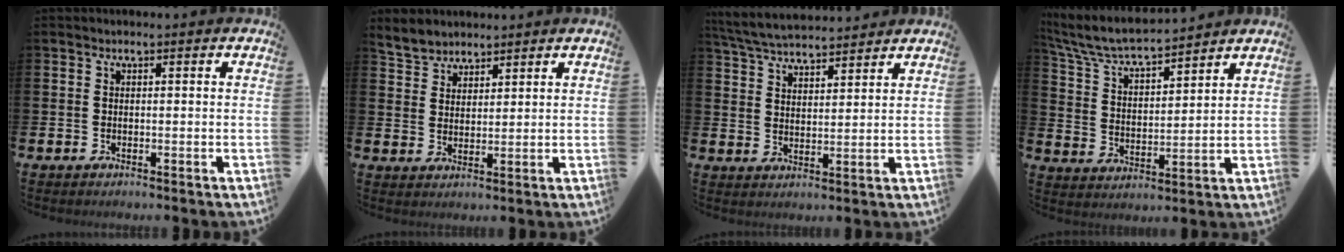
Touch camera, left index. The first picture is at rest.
{"total": 3.6, "force": [3.4, 1.1, -0.4], "torque": [0.003, -0.015, 0.062]}
{"total": 5.5, "force": [5.4, 0.7, 0.7], "torque": [-0.032, -0.029, 0.096]}
{"total": 6.9, "force": [6.5, 0.8, 2.2], "torque": [-0.068, -0.045, 0.111]}